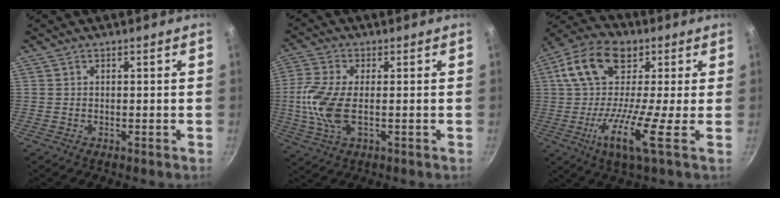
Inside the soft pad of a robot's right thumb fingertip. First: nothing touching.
{"total": 9.9, "force": [-0.8, 4.5, 8.7], "torque": [-0.201, 0.000, -0.024]}
{"total": 16.0, "force": [0.4, 6.5, 14.7], "torque": [-0.260, 0.012, -0.025]}